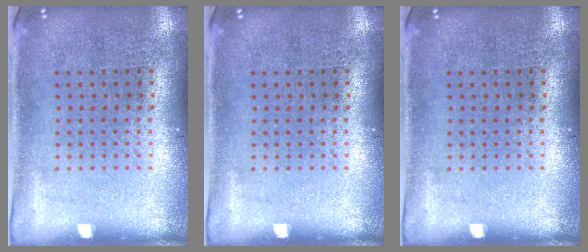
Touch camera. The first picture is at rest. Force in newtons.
{"total": 0.0}
{"total": 0.0}